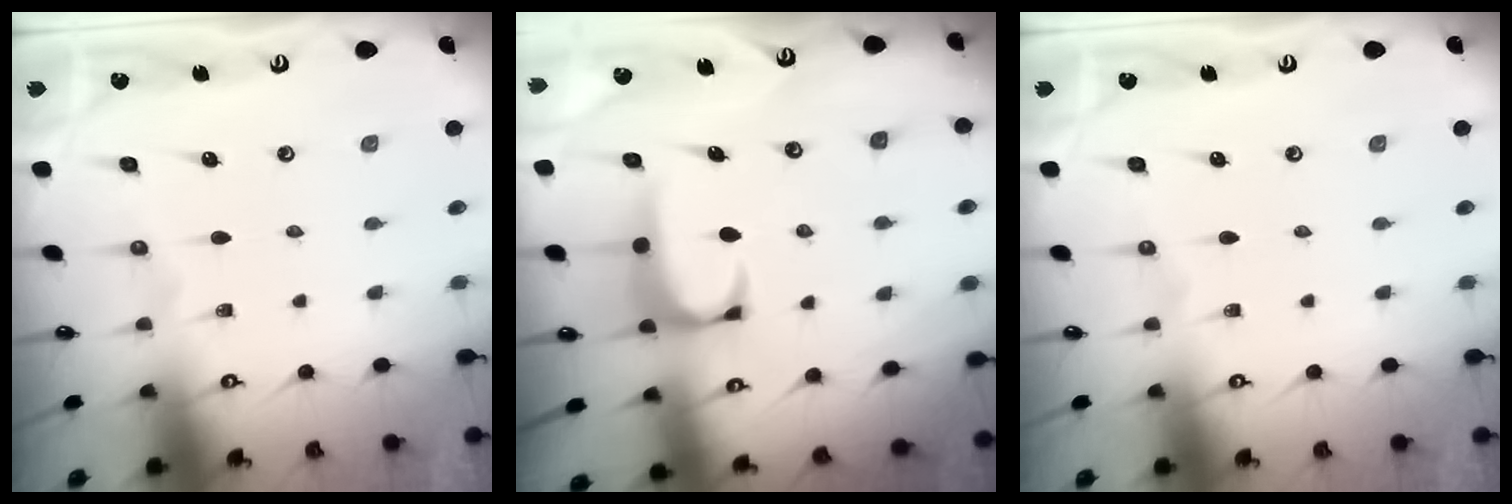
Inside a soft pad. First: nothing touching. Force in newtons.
{"total": 1.9, "press": 1.8, "slide": 0.3}
{"total": 0.0}